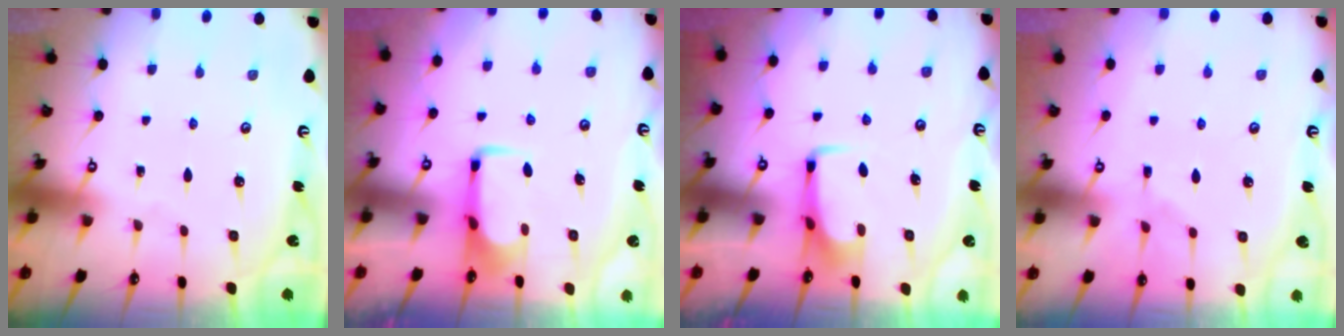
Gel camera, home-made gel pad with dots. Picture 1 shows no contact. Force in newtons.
{"total": 1.9, "press": 1.9, "slide": 0.4}
{"total": 3.0, "press": 2.9, "slide": 0.4}
{"total": 1.3, "press": 0.5, "slide": 1.2}